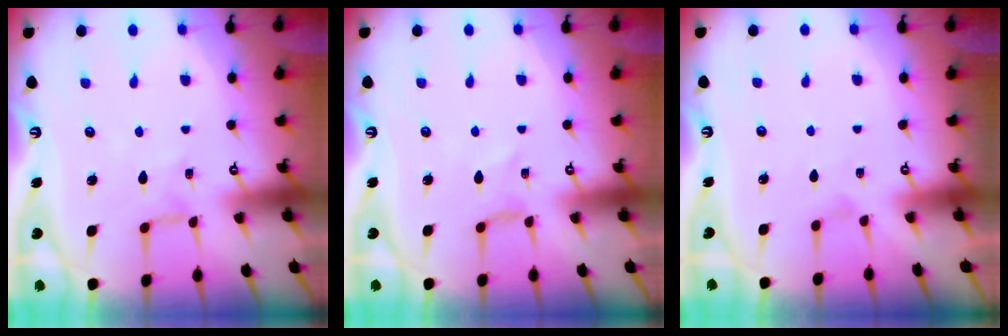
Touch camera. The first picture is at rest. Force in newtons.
{"total": 0.0}
{"total": 1.0, "press": 0.9, "slide": 0.3}